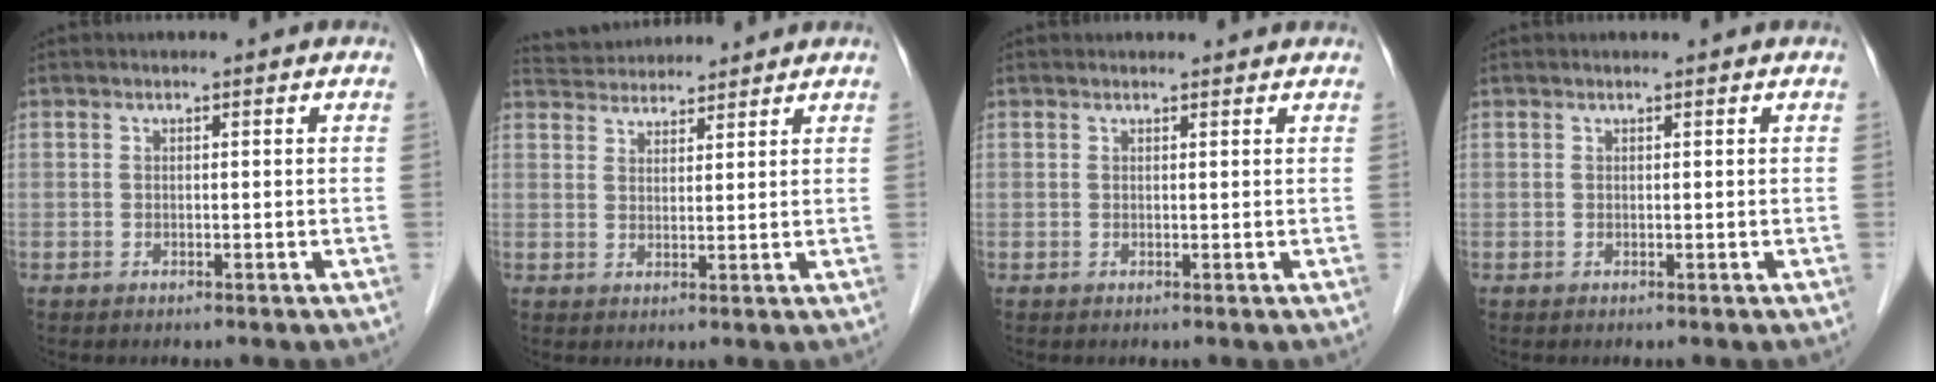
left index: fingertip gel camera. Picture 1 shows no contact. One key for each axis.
{"total": 7.7, "fx": 7.5, "fy": 1.3, "fz": 1.4, "tx": -0.031, "ty": 0.034, "tz": 0.122}
{"total": 2.4, "fx": 2.3, "fy": 0.5, "fz": 0.3, "tx": -0.011, "ty": 0.016, "tz": 0.025}
{"total": 0.5, "fx": 0.5, "fy": 0.0, "fz": 0.2, "tx": -0.005, "ty": 0.003, "tz": 0.008}